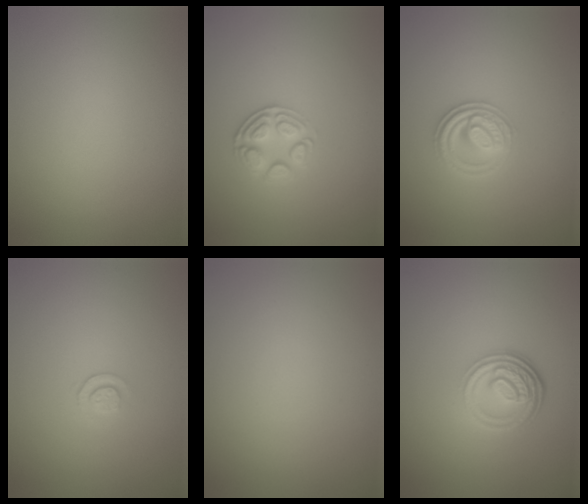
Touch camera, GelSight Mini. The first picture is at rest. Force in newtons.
{"total": 2.7, "press": 2.3, "slide": 1.4}
{"total": 2.7, "press": 2.5, "slide": 0.9}
{"total": 0.9, "press": 0.6, "slide": 0.7}
{"total": 0.0}
{"total": 4.7, "press": 3.4, "slide": 3.2}